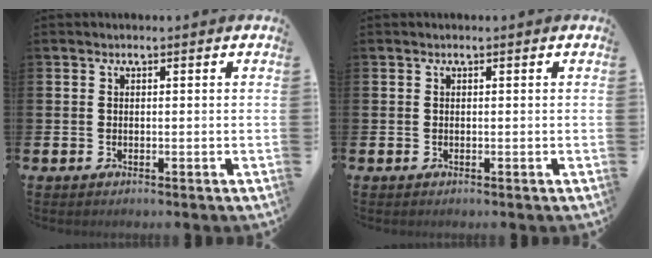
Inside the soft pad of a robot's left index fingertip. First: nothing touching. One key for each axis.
{"total": 0.0}